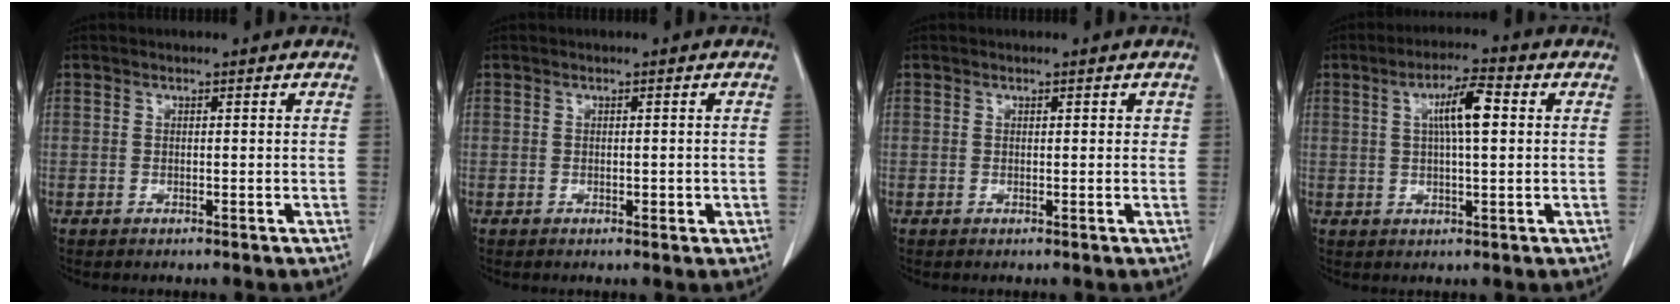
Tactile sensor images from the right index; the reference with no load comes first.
{"total": 1.1, "force": [-0.3, 0.7, 0.9], "torque": [-0.012, 0.002, 0.001]}
{"total": 1.1, "force": [0.4, 0.6, 0.8], "torque": [-0.008, 0.001, 0.005]}
{"total": 6.7, "force": [1.5, 0.9, 6.4], "torque": [-0.114, 0.012, 0.025]}